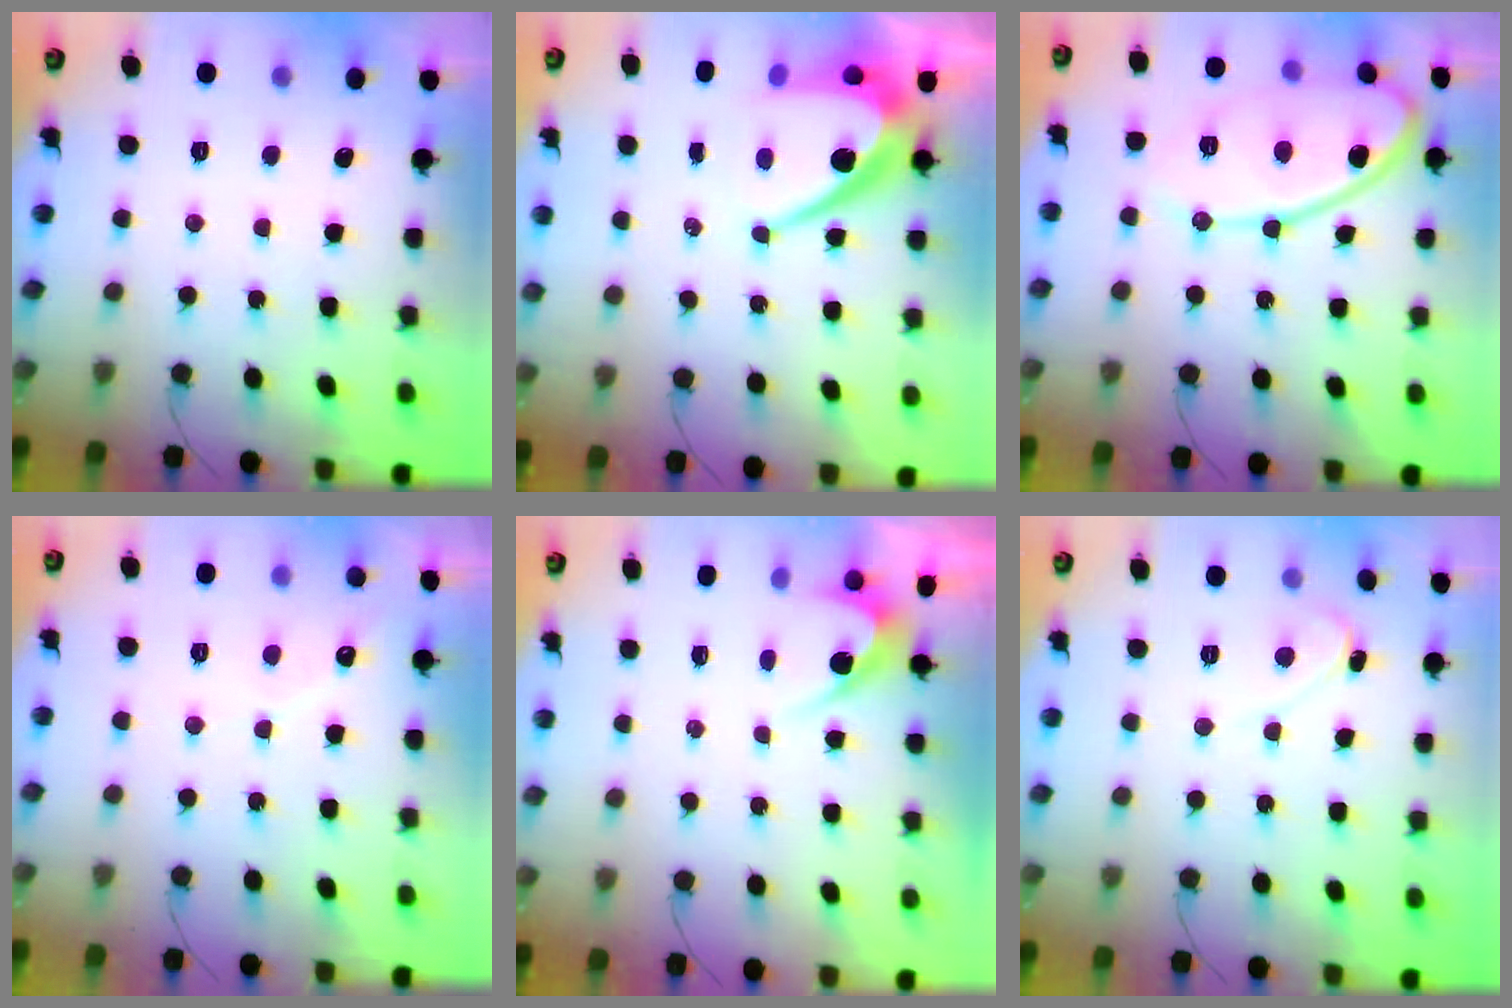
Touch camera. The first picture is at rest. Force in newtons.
{"total": 11.2, "press": 11.2, "slide": 0.8}
{"total": 15.3, "press": 15.3, "slide": 1.2}
{"total": 3.1, "press": 3.1, "slide": 0.2}
{"total": 2.6, "press": 2.6, "slide": 0.1}
{"total": 2.1, "press": 2.1, "slide": 0.2}